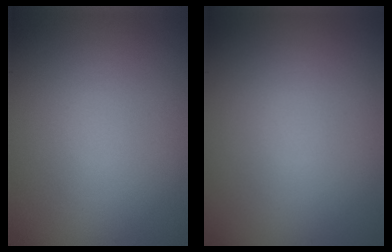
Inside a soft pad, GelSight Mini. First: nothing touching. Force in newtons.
{"total": 0.0}